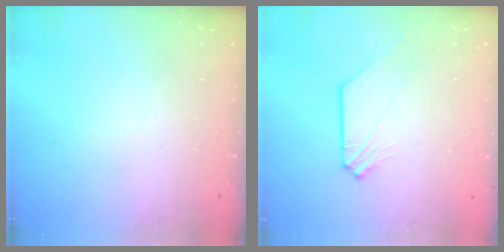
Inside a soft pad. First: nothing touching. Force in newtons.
{"total": 0.9, "press": 0.9, "slide": 0.0}